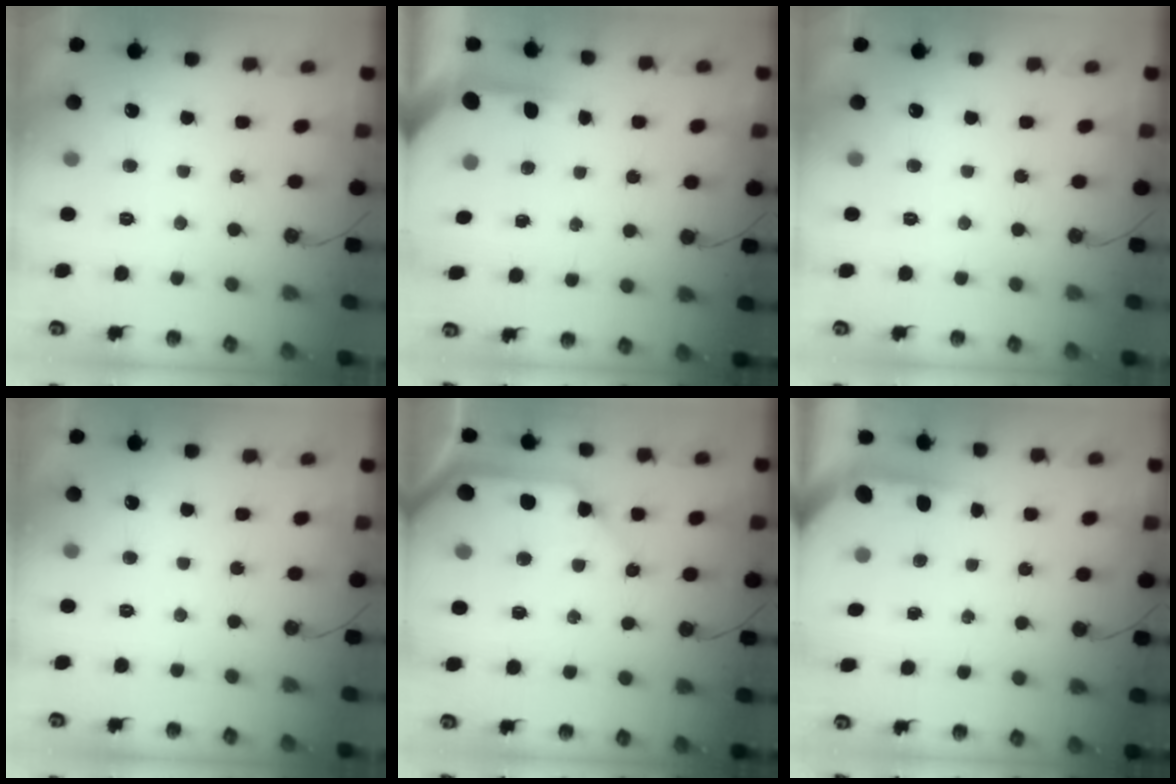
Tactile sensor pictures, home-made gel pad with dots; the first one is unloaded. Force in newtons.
{"total": 4.0, "press": 4.0, "slide": 0.4}
{"total": 0.0}
{"total": 0.0}
{"total": 12.5, "press": 12.3, "slide": 1.8}
{"total": 3.9, "press": 3.9, "slide": 0.4}